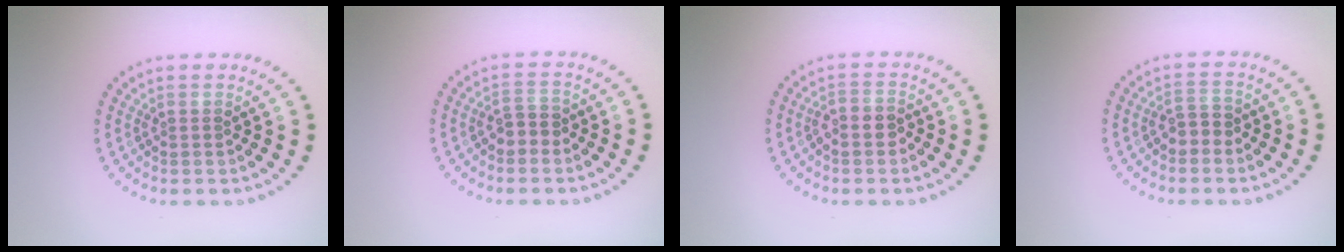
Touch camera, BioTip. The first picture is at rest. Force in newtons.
{"total": 1.8, "press": 1.7, "slide": 0.6}
{"total": 2.0, "press": 1.8, "slide": 1.0}
{"total": 1.8, "press": 1.6, "slide": 0.7}